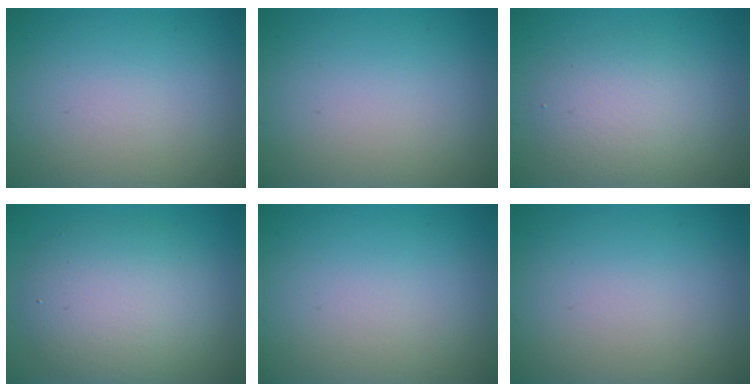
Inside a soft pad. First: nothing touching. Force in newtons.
{"total": 0.0}
{"total": 3.7, "press": 3.7, "slide": 0.3}
{"total": 5.9, "press": 5.9, "slide": 0.6}
{"total": 0.0}
{"total": 0.0}